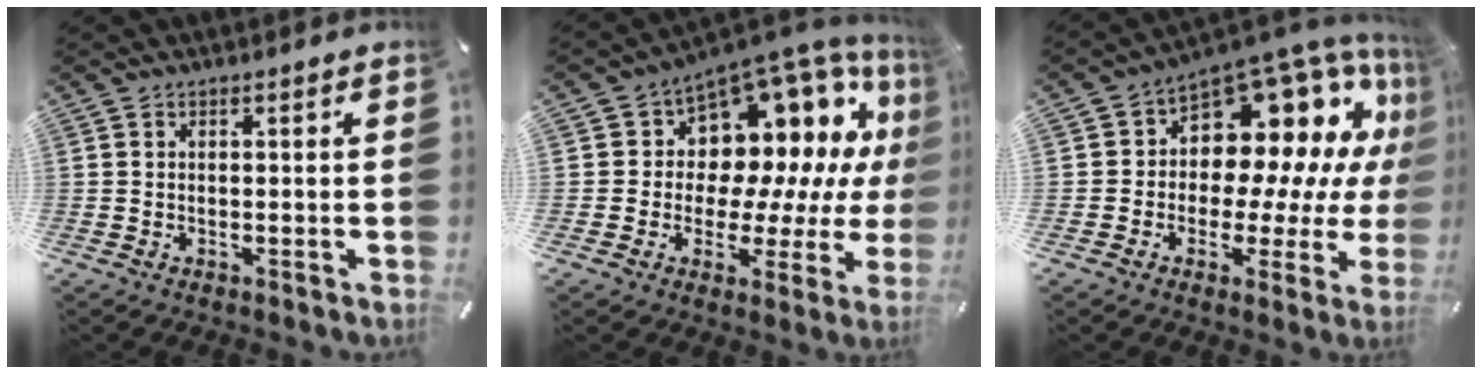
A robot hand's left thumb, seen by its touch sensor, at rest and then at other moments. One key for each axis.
{"total": 11.6, "fx": 6.7, "fy": 8.2, "fz": 4.6, "tx": -0.060, "ty": -0.097, "tz": 0.116}
{"total": 14.7, "fx": 7.0, "fy": 9.4, "fz": 8.9, "tx": -0.122, "ty": -0.077, "tz": 0.117}